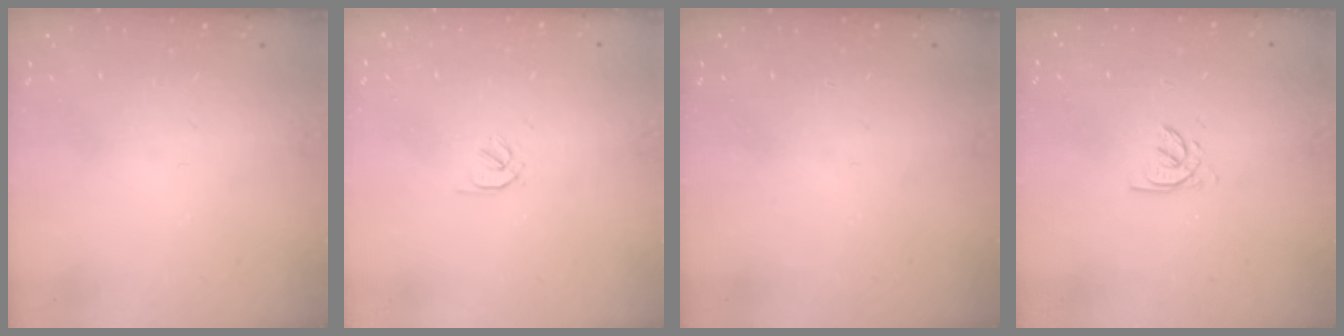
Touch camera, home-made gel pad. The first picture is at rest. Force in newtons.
{"total": 0.5, "press": 0.4, "slide": 0.4}
{"total": 0.0}
{"total": 2.0, "press": 2.0, "slide": 0.4}